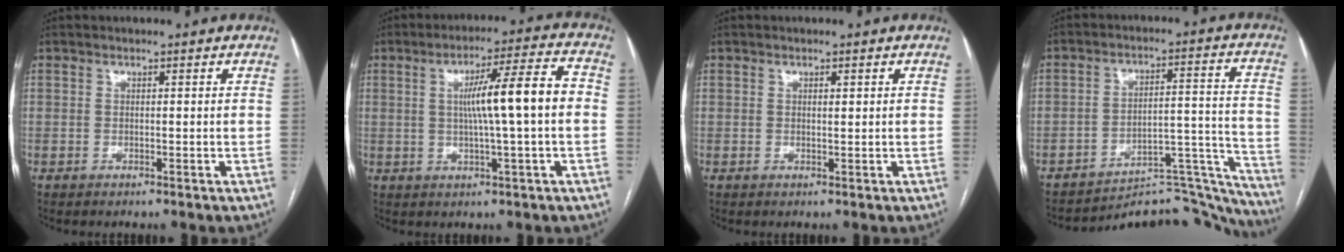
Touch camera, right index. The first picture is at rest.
{"total": 10.3, "force": [0.3, -0.2, 10.3], "torque": [-0.163, 0.014, 0.004]}
{"total": 0.6, "force": [0.3, 0.2, 0.4], "torque": [-0.009, -0.001, 0.004]}
{"total": 20.2, "force": [-19.8, 3.6, 1.7], "torque": [0.011, 0.073, -0.250]}